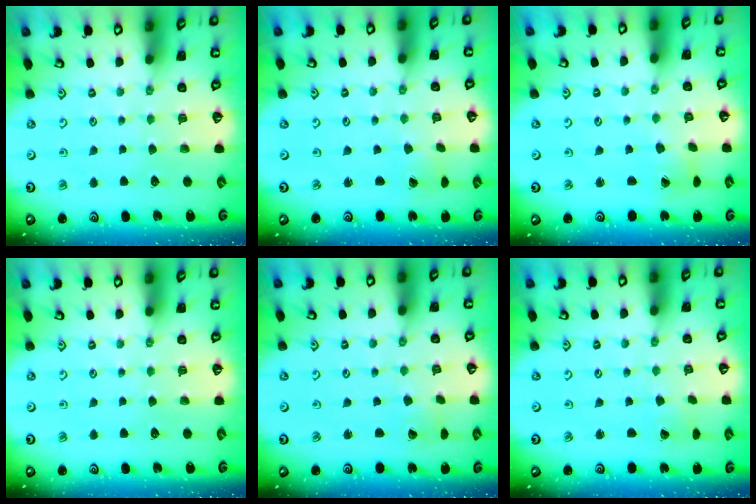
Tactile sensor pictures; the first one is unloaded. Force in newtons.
{"total": 1.0, "press": 1.0, "slide": 0.1}
{"total": 2.0, "press": 2.0, "slide": 0.2}
{"total": 0.0}
{"total": 0.9, "press": 0.9, "slide": 0.1}
{"total": 1.0, "press": 1.0, "slide": 0.1}